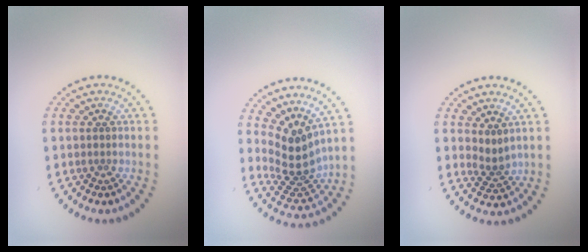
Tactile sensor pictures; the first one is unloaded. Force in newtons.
{"total": 4.1, "press": 2.9, "slide": 2.9}
{"total": 2.0, "press": 1.3, "slide": 1.5}